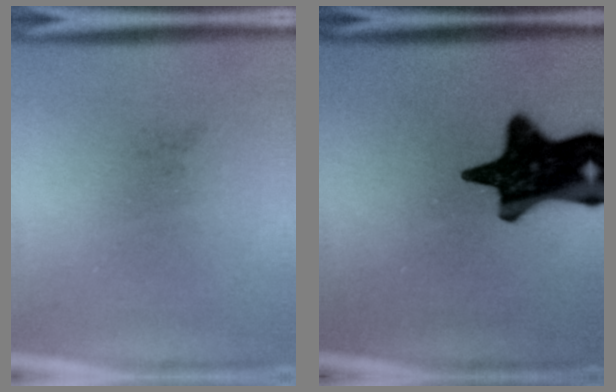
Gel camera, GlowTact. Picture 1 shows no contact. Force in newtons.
{"total": 17.4}